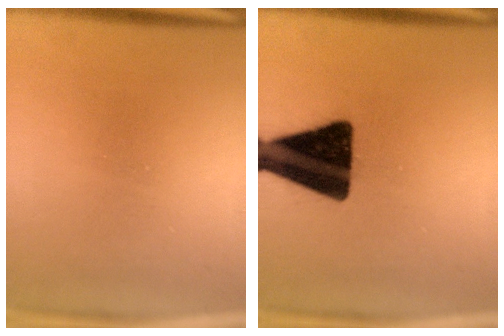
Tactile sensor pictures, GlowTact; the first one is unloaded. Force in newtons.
{"total": 18.9}